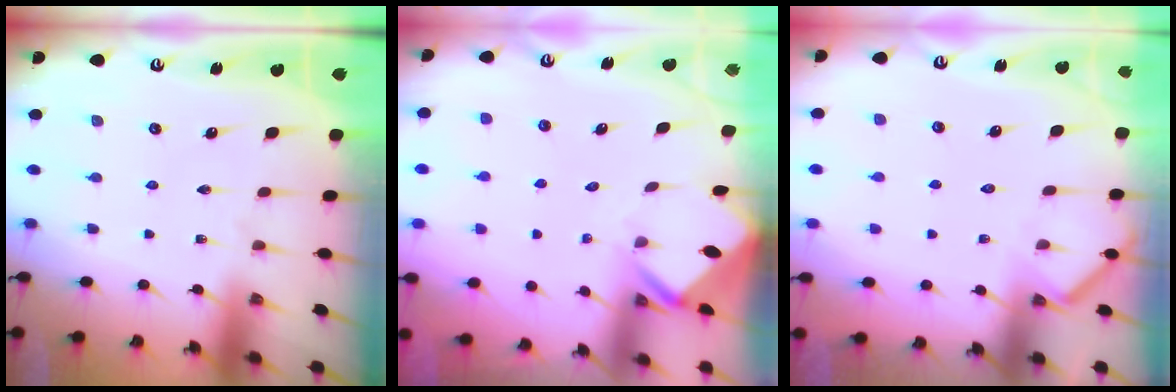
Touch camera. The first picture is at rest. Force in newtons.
{"total": 2.8, "press": 2.8, "slide": 0.2}
{"total": 3.8, "press": 3.8, "slide": 0.5}